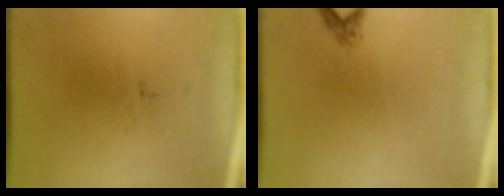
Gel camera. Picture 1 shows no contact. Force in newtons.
{"total": 1.0}